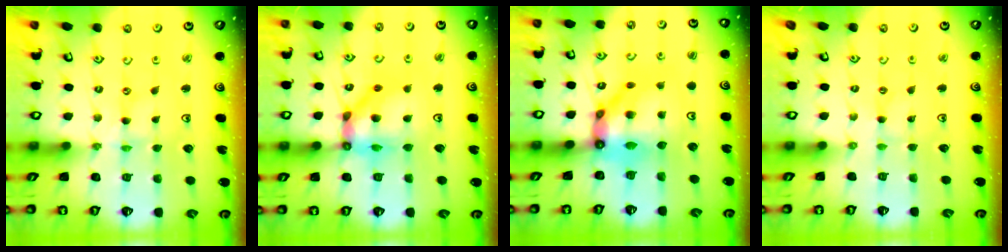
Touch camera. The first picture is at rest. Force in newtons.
{"total": 13.8, "press": 13.7, "slide": 1.7}
{"total": 13.1, "press": 13.0, "slide": 1.6}
{"total": 1.2, "press": 1.2, "slide": 0.2}